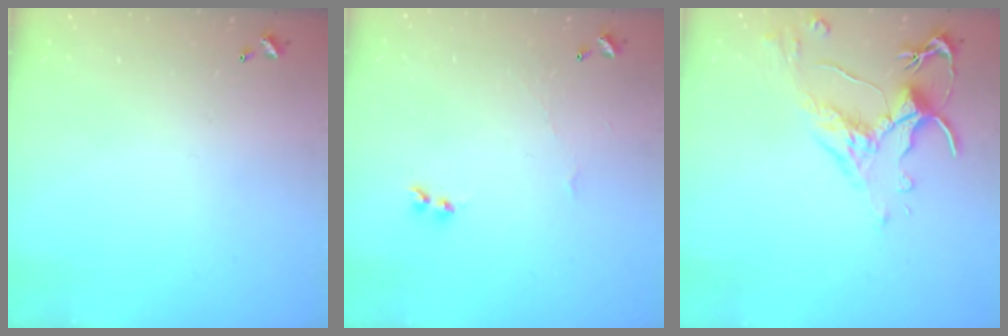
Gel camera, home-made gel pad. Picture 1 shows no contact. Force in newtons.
{"total": 1.9, "press": 1.8, "slide": 0.5}
{"total": 2.5, "press": 2.1, "slide": 1.4}